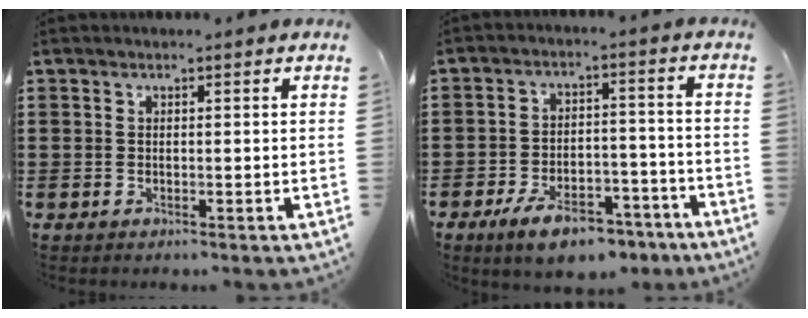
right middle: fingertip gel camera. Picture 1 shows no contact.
{"total": 7.8, "force": [-6.2, 2.5, 4.1], "torque": [-0.072, 0.017, -0.112]}